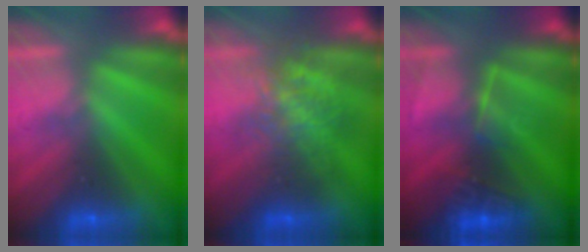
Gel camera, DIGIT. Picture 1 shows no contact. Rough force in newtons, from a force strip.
{"total": 2.3}
{"total": 2.7}